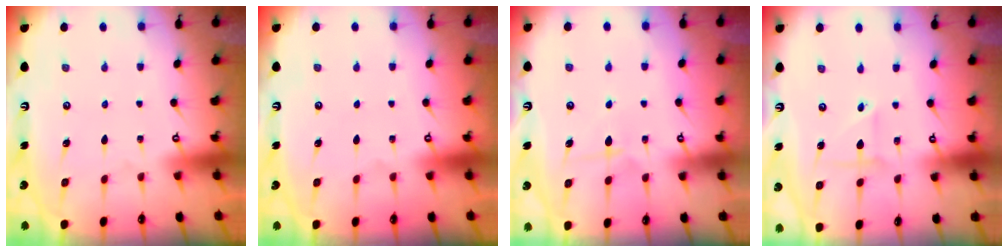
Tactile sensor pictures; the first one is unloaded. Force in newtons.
{"total": 0.0}
{"total": 5.8, "press": 5.7, "slide": 0.7}
{"total": 2.5, "press": 2.5, "slide": 0.1}